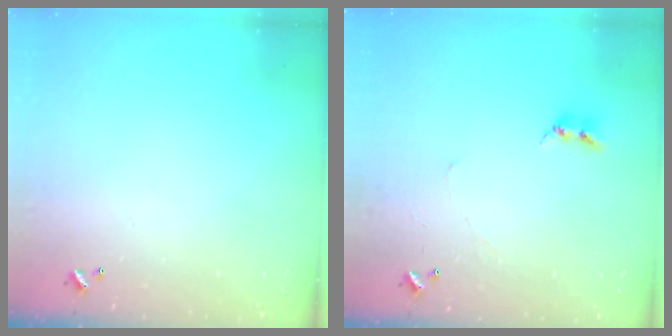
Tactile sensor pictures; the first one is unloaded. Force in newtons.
{"total": 2.4, "press": 2.4, "slide": 0.2}